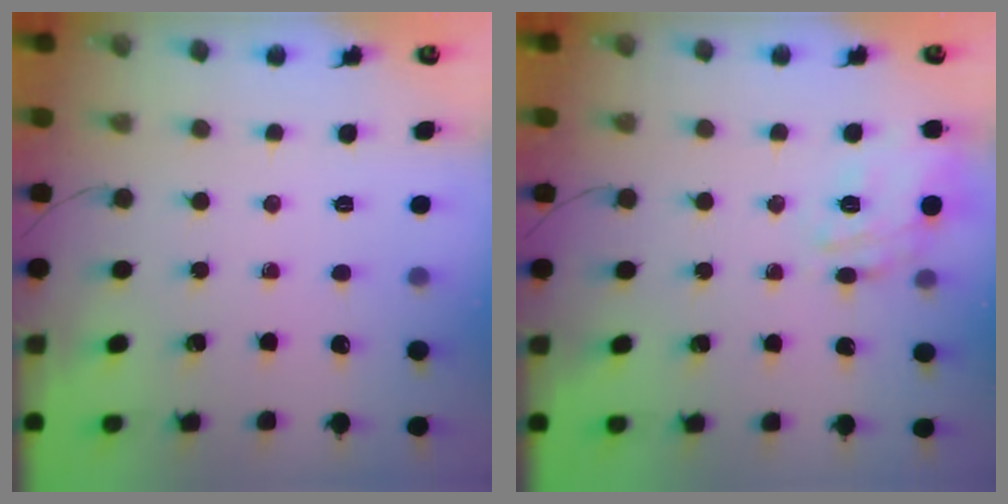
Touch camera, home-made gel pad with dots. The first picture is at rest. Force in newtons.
{"total": 15.9, "press": 15.9, "slide": 0.7}